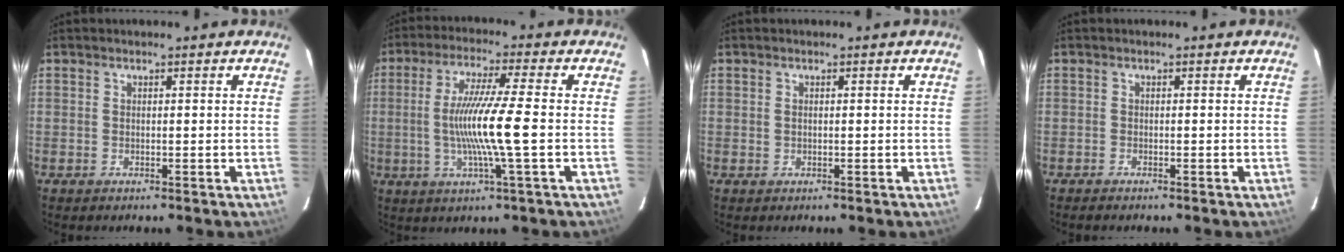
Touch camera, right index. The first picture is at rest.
{"total": 11.3, "force": [-1.5, -0.8, 11.2], "torque": [-0.211, -0.008, -0.027]}
{"total": 0.6, "force": [0.1, 0.5, 0.4], "torque": [-0.007, 0.001, 0.002]}
{"total": 1.0, "force": [-0.9, 0.2, 0.3], "torque": [-0.011, -0.004, -0.017]}